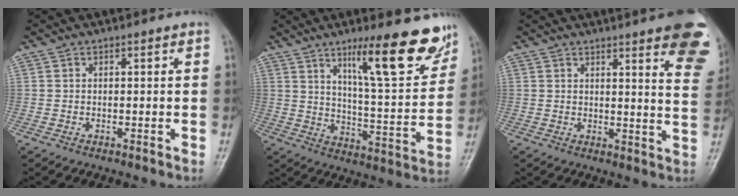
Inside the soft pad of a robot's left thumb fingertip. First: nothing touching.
{"total": 17.4, "force": [11.2, 3.6, 12.9], "torque": [-0.156, -0.068, 0.177]}
{"total": 16.1, "force": [9.9, 3.2, 12.2], "torque": [-0.125, -0.044, 0.101]}